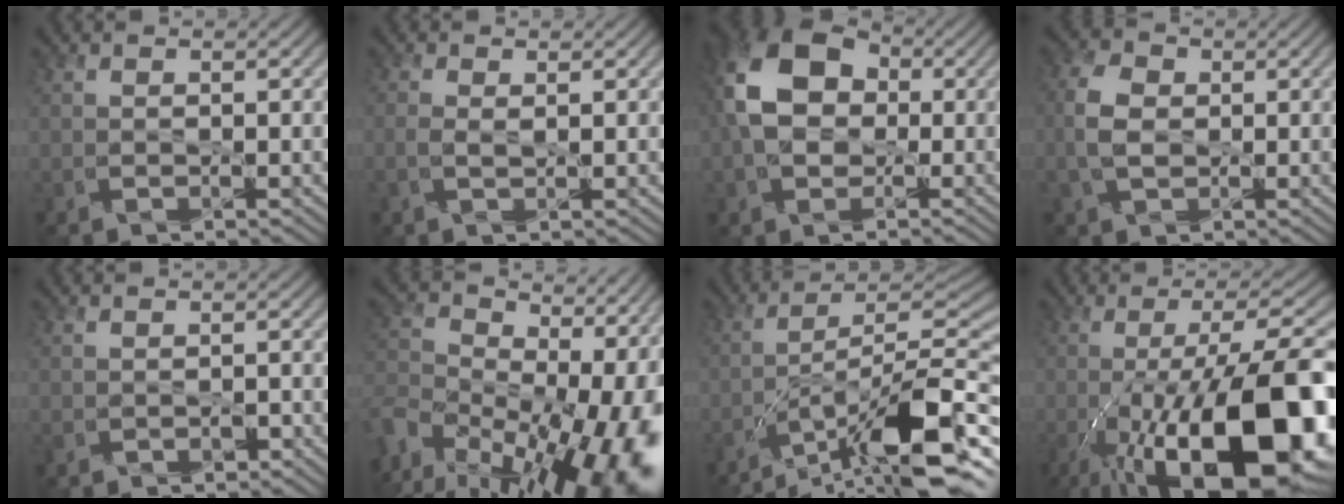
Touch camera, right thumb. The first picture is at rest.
{"total": 1.0, "force": [0.2, 0.4, 0.9], "torque": [-0.023, 0.002, 0.003]}
{"total": 12.1, "force": [0.8, 8.8, 8.2], "torque": [-0.163, 0.010, 0.000]}
{"total": 4.3, "force": [0.1, 3.3, 2.8], "torque": [-0.071, 0.005, -0.001]}
{"total": 1.2, "force": [-0.7, 0.8, 0.6], "torque": [-0.007, 0.000, -0.011]}
{"total": 19.7, "force": [-8.3, 12.5, 12.7], "torque": [-0.227, -0.005, -0.122]}
{"total": 15.4, "force": [-9.8, 3.8, 11.3], "torque": [-0.191, 0.004, -0.166]}
{"total": 20.2, "force": [-8.5, 7.6, 16.7], "torque": [-0.245, -0.015, -0.127]}